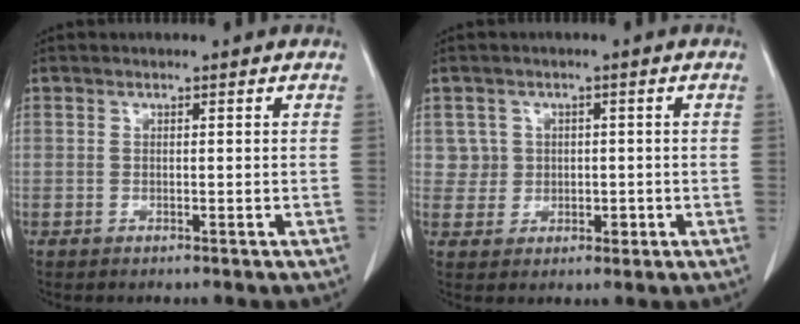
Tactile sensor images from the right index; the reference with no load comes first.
{"total": 3.6, "force": [0.5, 3.5, 0.2], "torque": [0.007, 0.007, 0.014]}